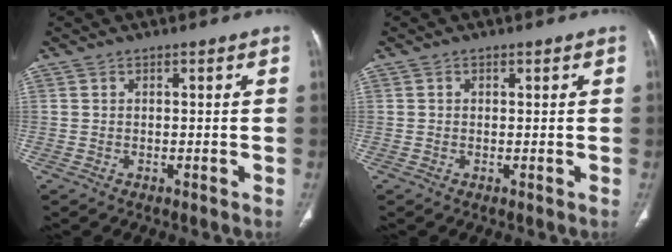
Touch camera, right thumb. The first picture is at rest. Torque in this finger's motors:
{"motor_torque": [-0.35, 0.14, -0.11, 0.15, 0.04]}